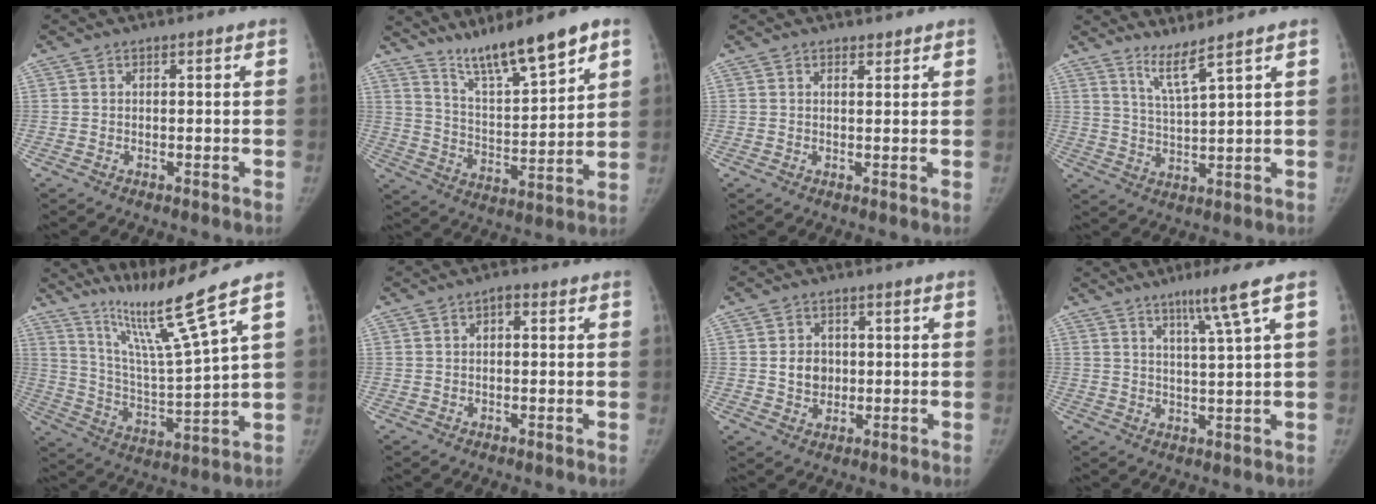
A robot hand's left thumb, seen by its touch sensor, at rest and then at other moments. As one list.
[{"total": 14.2, "force": [10.5, 2.0, 9.4], "torque": [-0.145, -0.061, 0.191]}, {"total": 1.3, "force": [1.1, 0.6, 0.3], "torque": [0.003, -0.009, 0.016]}, {"total": 4.9, "force": [3.9, -0.9, 2.8], "torque": [-0.057, -0.049, 0.086]}, {"total": 14.3, "force": [10.6, -2.2, 9.3], "torque": [-0.158, -0.080, 0.201]}, {"total": 1.8, "force": [0.6, 1.0, 1.4], "torque": [-0.020, 0.005, 0.008]}, {"total": 4.9, "force": [0.4, 4.2, 2.6], "torque": [-0.022, -0.001, 0.012]}, {"total": 6.9, "force": [4.0, -1.3, 5.5], "torque": [-0.091, -0.029, 0.069]}]